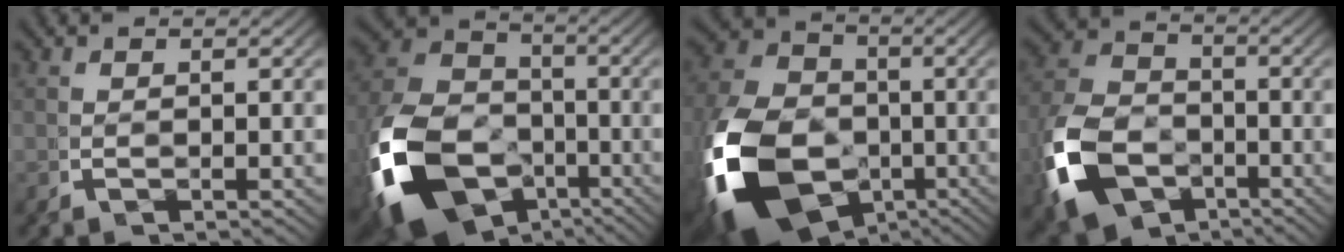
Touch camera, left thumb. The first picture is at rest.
{"total": 17.0, "force": [-4.9, 12.5, 10.5], "torque": [-0.234, -0.066, -0.058]}
{"total": 18.9, "force": [-4.4, 13.7, 12.2], "torque": [-0.276, -0.073, -0.043]}
{"total": 12.0, "force": [-3.7, 9.0, 7.0], "torque": [-0.163, -0.049, -0.043]}